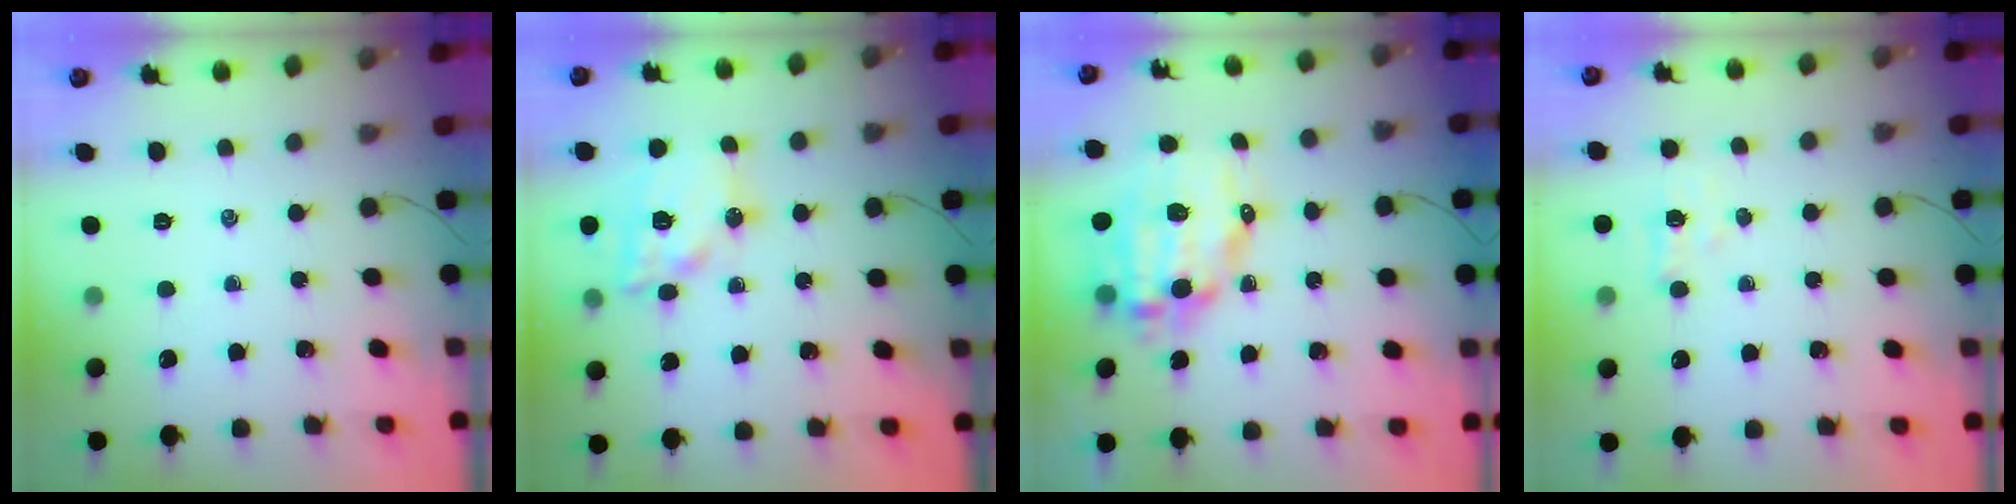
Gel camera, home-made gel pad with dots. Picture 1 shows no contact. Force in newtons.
{"total": 16.4, "press": 16.2, "slide": 2.7}
{"total": 12.2, "press": 11.9, "slide": 2.5}
{"total": 2.1, "press": 2.0, "slide": 0.7}